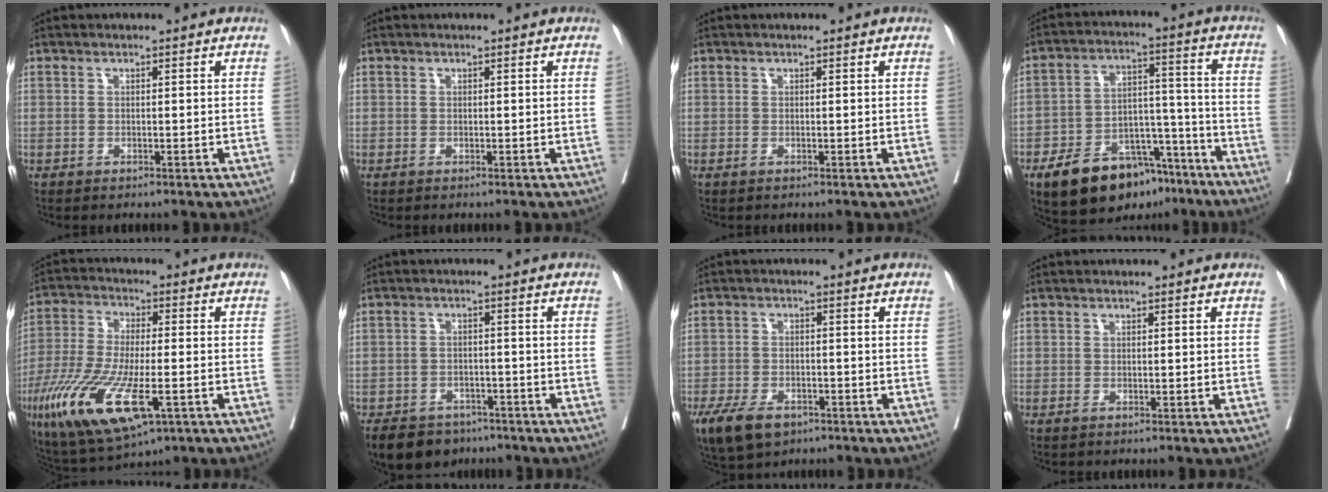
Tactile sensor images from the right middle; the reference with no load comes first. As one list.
[{"total": 0.0}, {"total": 0.0}, {"total": 15.4, "force": [-10.7, 7.3, 8.2], "torque": [-0.120, 0.028, -0.167]}, {"total": 16.3, "force": [-6.6, 4.7, 14.1], "torque": [-0.290, -0.034, -0.107]}, {"total": 8.9, "force": [-6.7, 5.3, 2.4], "torque": [-0.037, -0.004, -0.097]}, {"total": 8.3, "force": [-5.3, 4.5, 4.5], "torque": [-0.085, -0.006, -0.087]}, {"total": 0.0}]